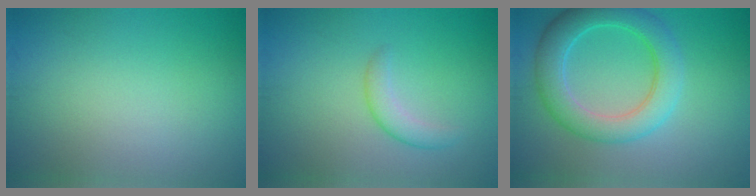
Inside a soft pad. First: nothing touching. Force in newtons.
{"total": 1.9, "press": 1.9, "slide": 0.0}
{"total": 5.6, "press": 5.6, "slide": 0.1}